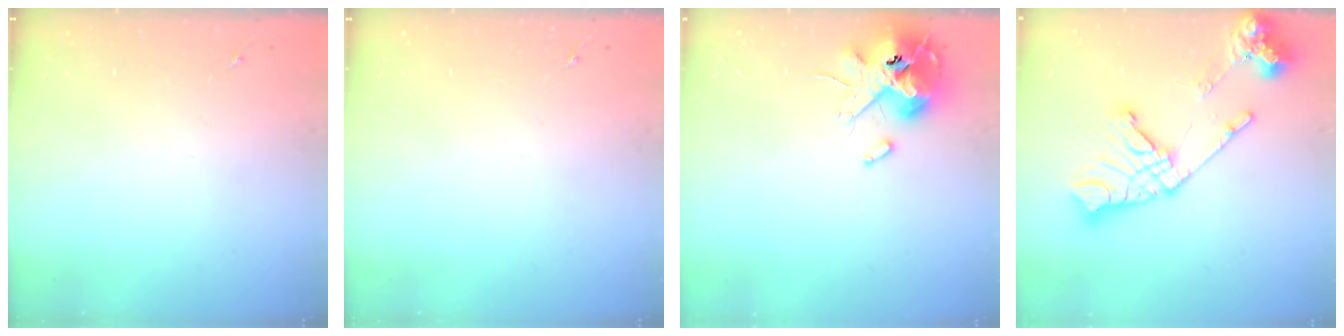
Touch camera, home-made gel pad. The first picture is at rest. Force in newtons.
{"total": 0.0}
{"total": 13.1, "press": 12.9, "slide": 2.1}
{"total": 20.4, "press": 20.3, "slide": 2.5}